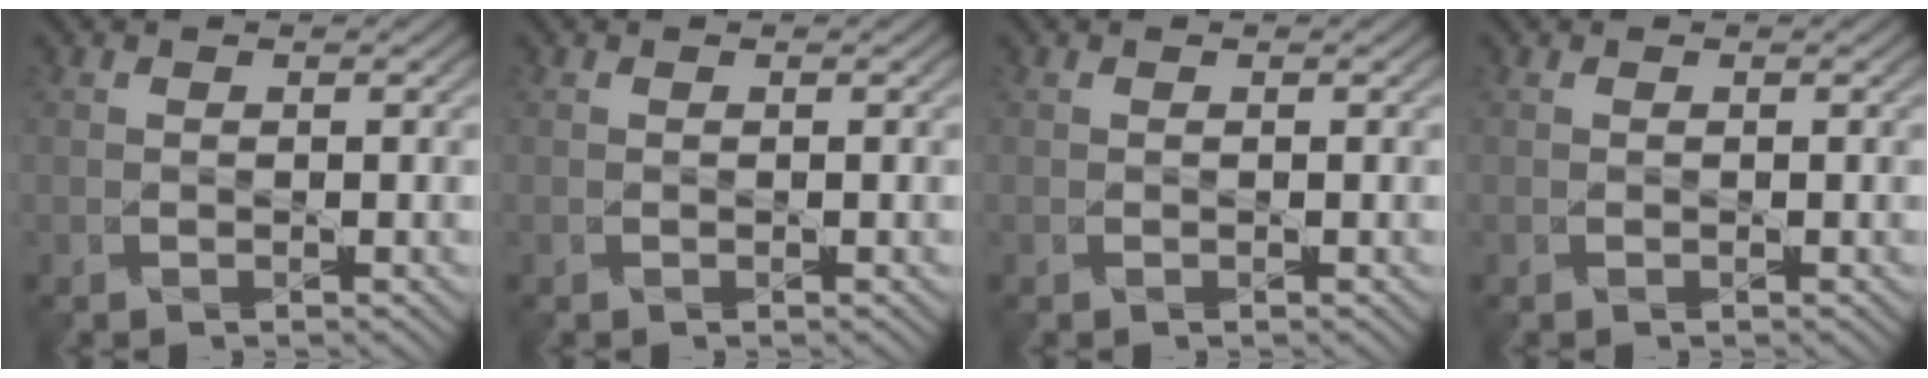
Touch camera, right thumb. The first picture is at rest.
{"total": 0.0}
{"total": 0.0}
{"total": 0.0}